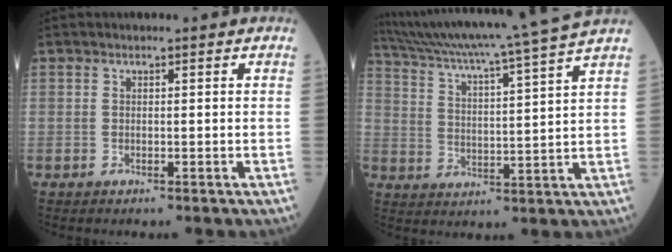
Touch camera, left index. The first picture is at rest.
{"total": 18.6, "force": [16.2, -2.9, 8.6], "torque": [-0.155, -0.026, 0.237]}